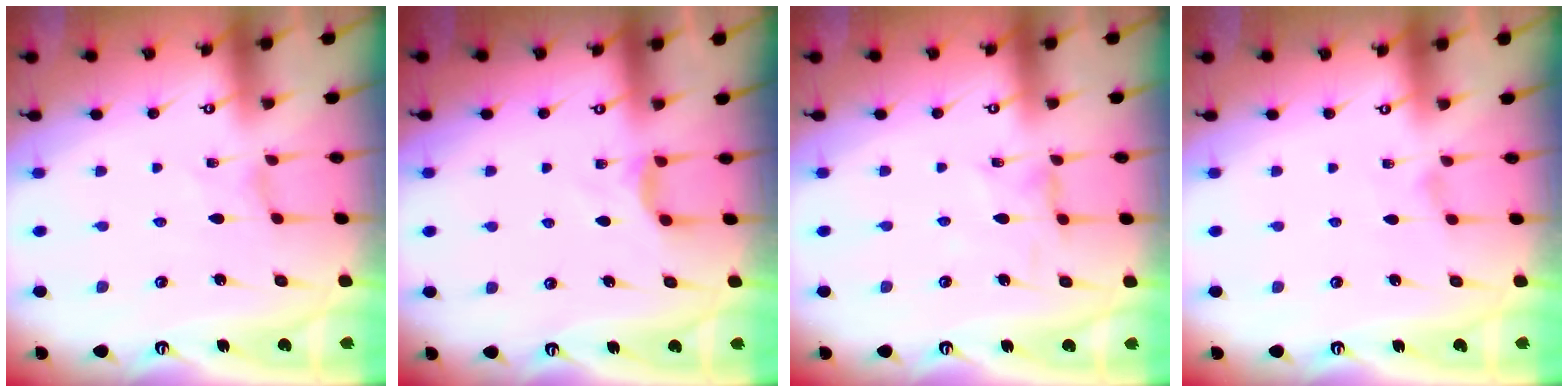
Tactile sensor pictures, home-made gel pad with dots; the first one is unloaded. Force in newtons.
{"total": 2.9, "press": 2.9, "slide": 0.4}
{"total": 1.7, "press": 1.6, "slide": 0.3}
{"total": 1.0, "press": 0.9, "slide": 0.3}